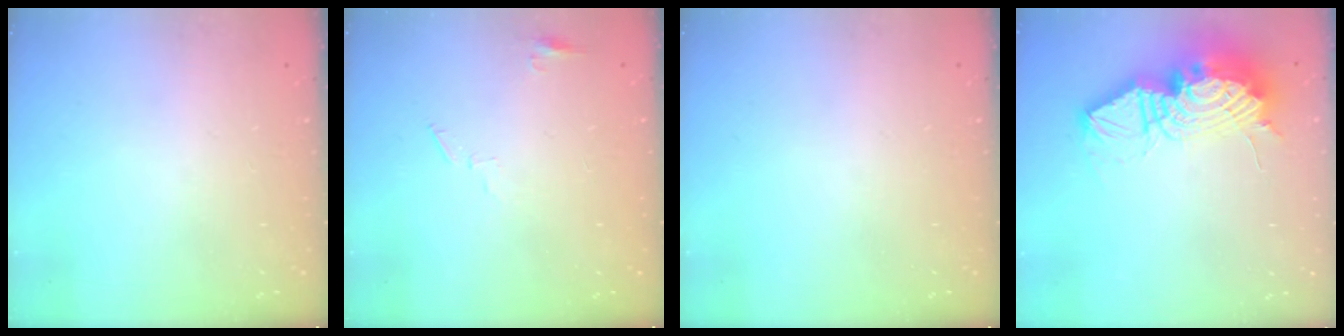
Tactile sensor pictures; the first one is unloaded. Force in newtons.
{"total": 4.5, "press": 4.4, "slide": 0.5}
{"total": 0.0}
{"total": 22.6, "press": 22.5, "slide": 2.2}